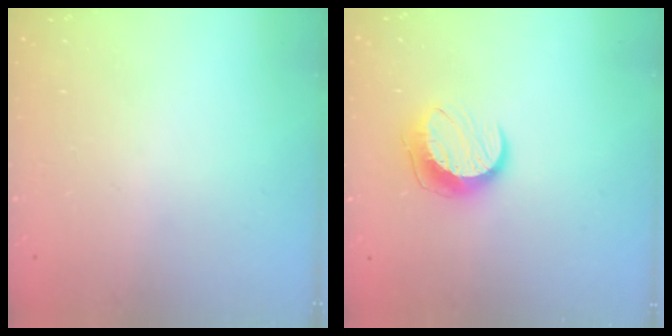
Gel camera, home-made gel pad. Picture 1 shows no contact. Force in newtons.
{"total": 10.5, "press": 10.5, "slide": 0.4}